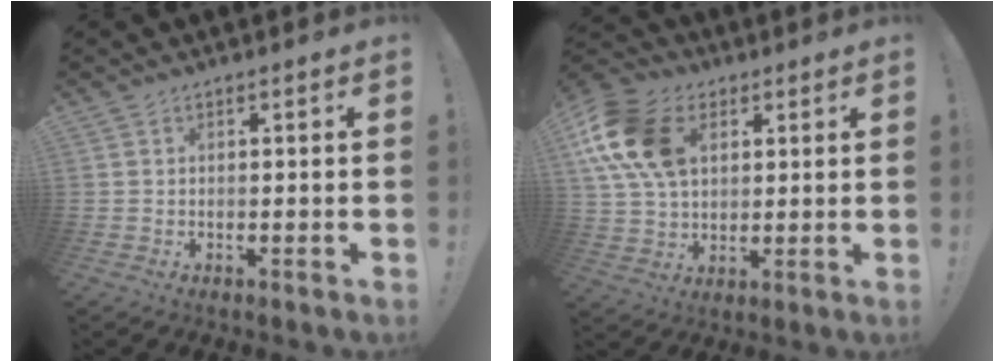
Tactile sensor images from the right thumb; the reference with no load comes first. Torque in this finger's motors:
{"motor_torque": [2.36, 2.45, 0.98, -0.45, 0.61]}